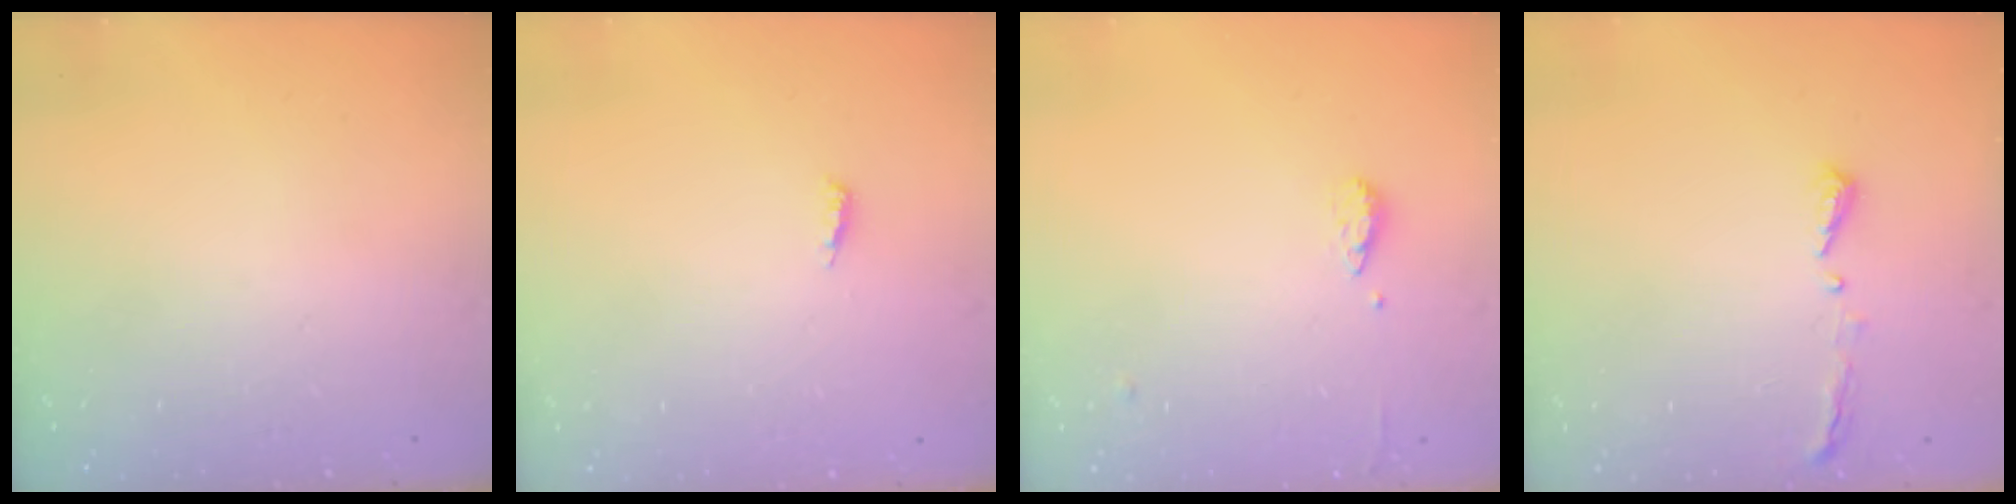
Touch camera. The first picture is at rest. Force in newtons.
{"total": 3.9, "press": 3.9, "slide": 0.4}
{"total": 6.1, "press": 6.0, "slide": 0.7}
{"total": 4.4, "press": 4.3, "slide": 0.6}